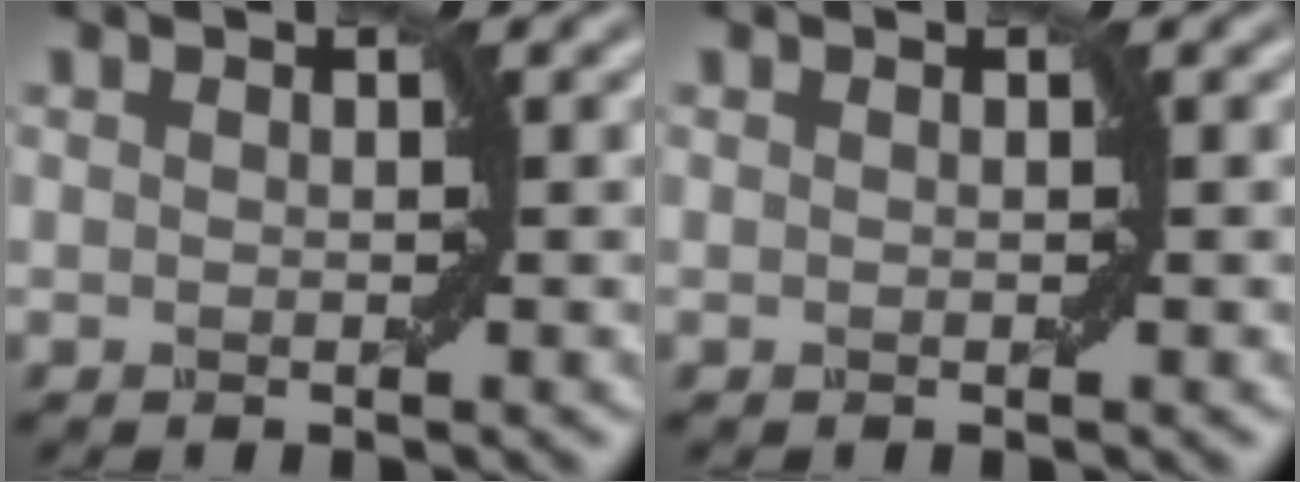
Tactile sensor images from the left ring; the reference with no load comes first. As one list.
[{"total": 0.0}]